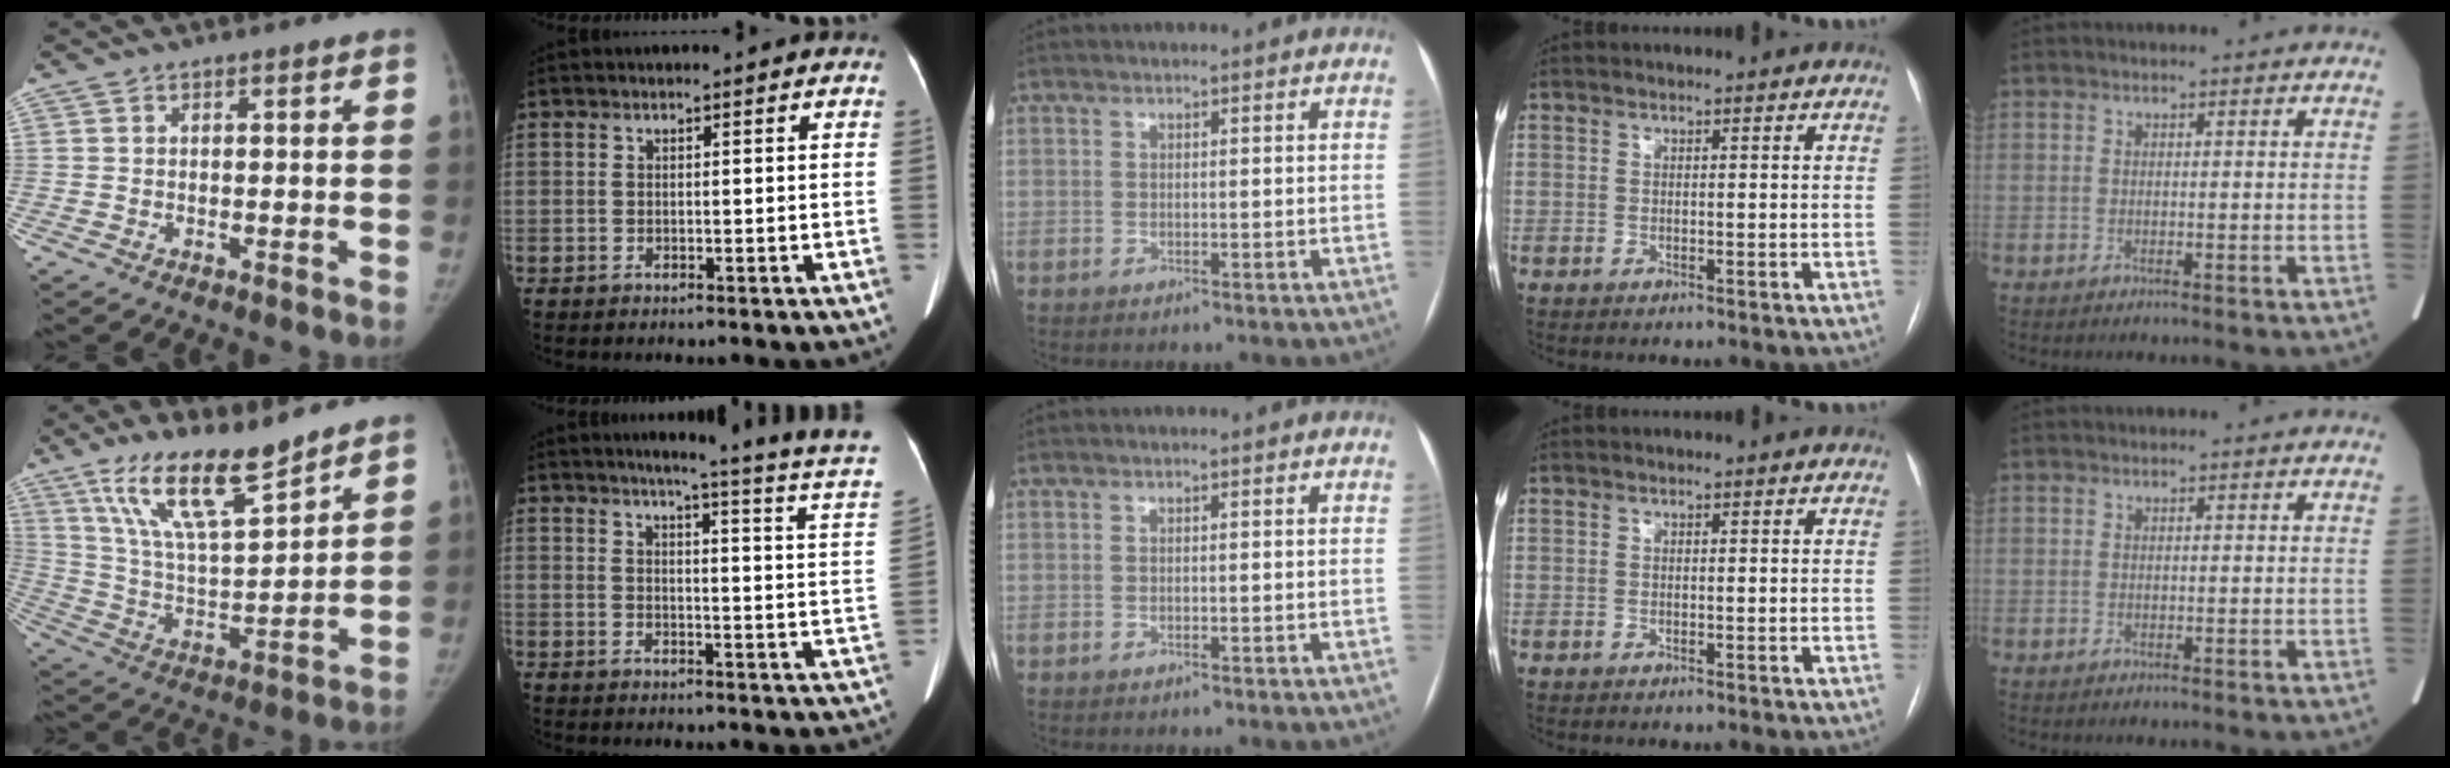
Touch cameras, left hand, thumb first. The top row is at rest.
{"thumb": {"total": 16.4, "force": [11.8, 4.2, 10.6], "torque": [-0.167, -0.066, 0.227]}, "index": {"total": 16.9, "force": [14.6, -1.8, 8.3], "torque": [-0.116, -0.075, 0.153]}}